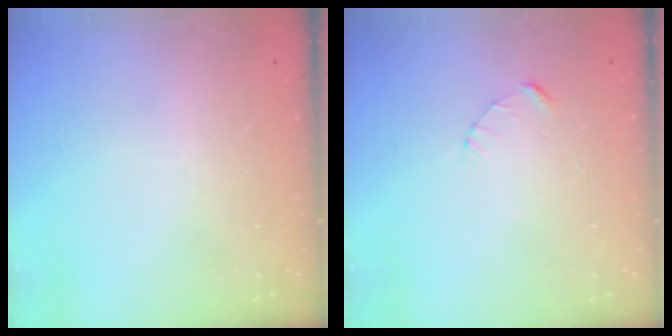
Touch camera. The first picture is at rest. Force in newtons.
{"total": 2.4, "press": 2.4, "slide": 0.2}